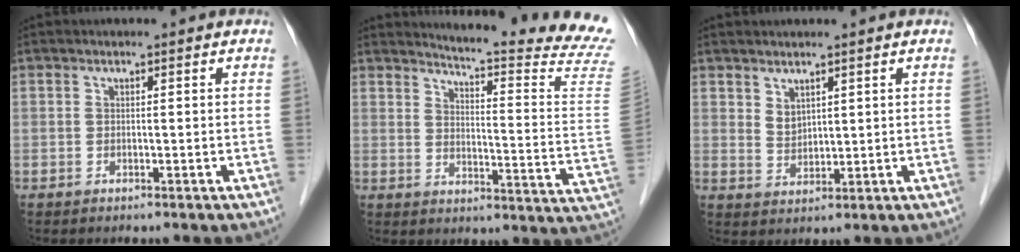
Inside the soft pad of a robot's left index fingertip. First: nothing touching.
{"total": 20.0, "force": [19.0, -2.0, 5.8], "torque": [-0.092, -0.153, 0.213]}
{"total": 2.7, "force": [1.8, 1.7, 1.1], "torque": [-0.026, -0.004, 0.045]}